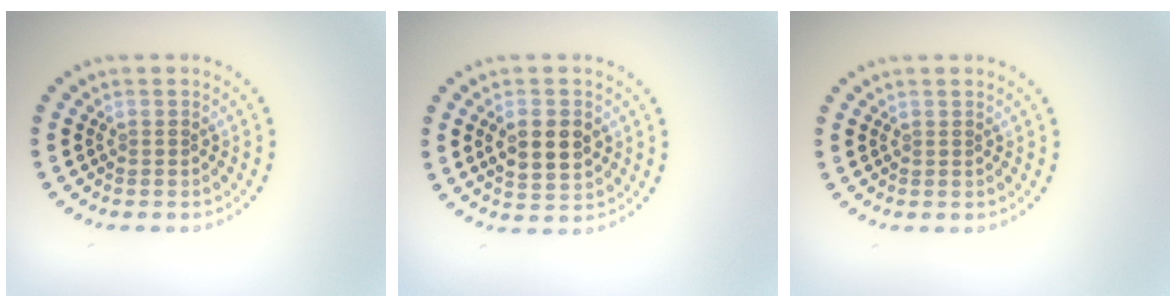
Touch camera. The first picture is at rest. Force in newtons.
{"total": 4.4, "press": 4.3, "slide": 0.2}
{"total": 0.0}